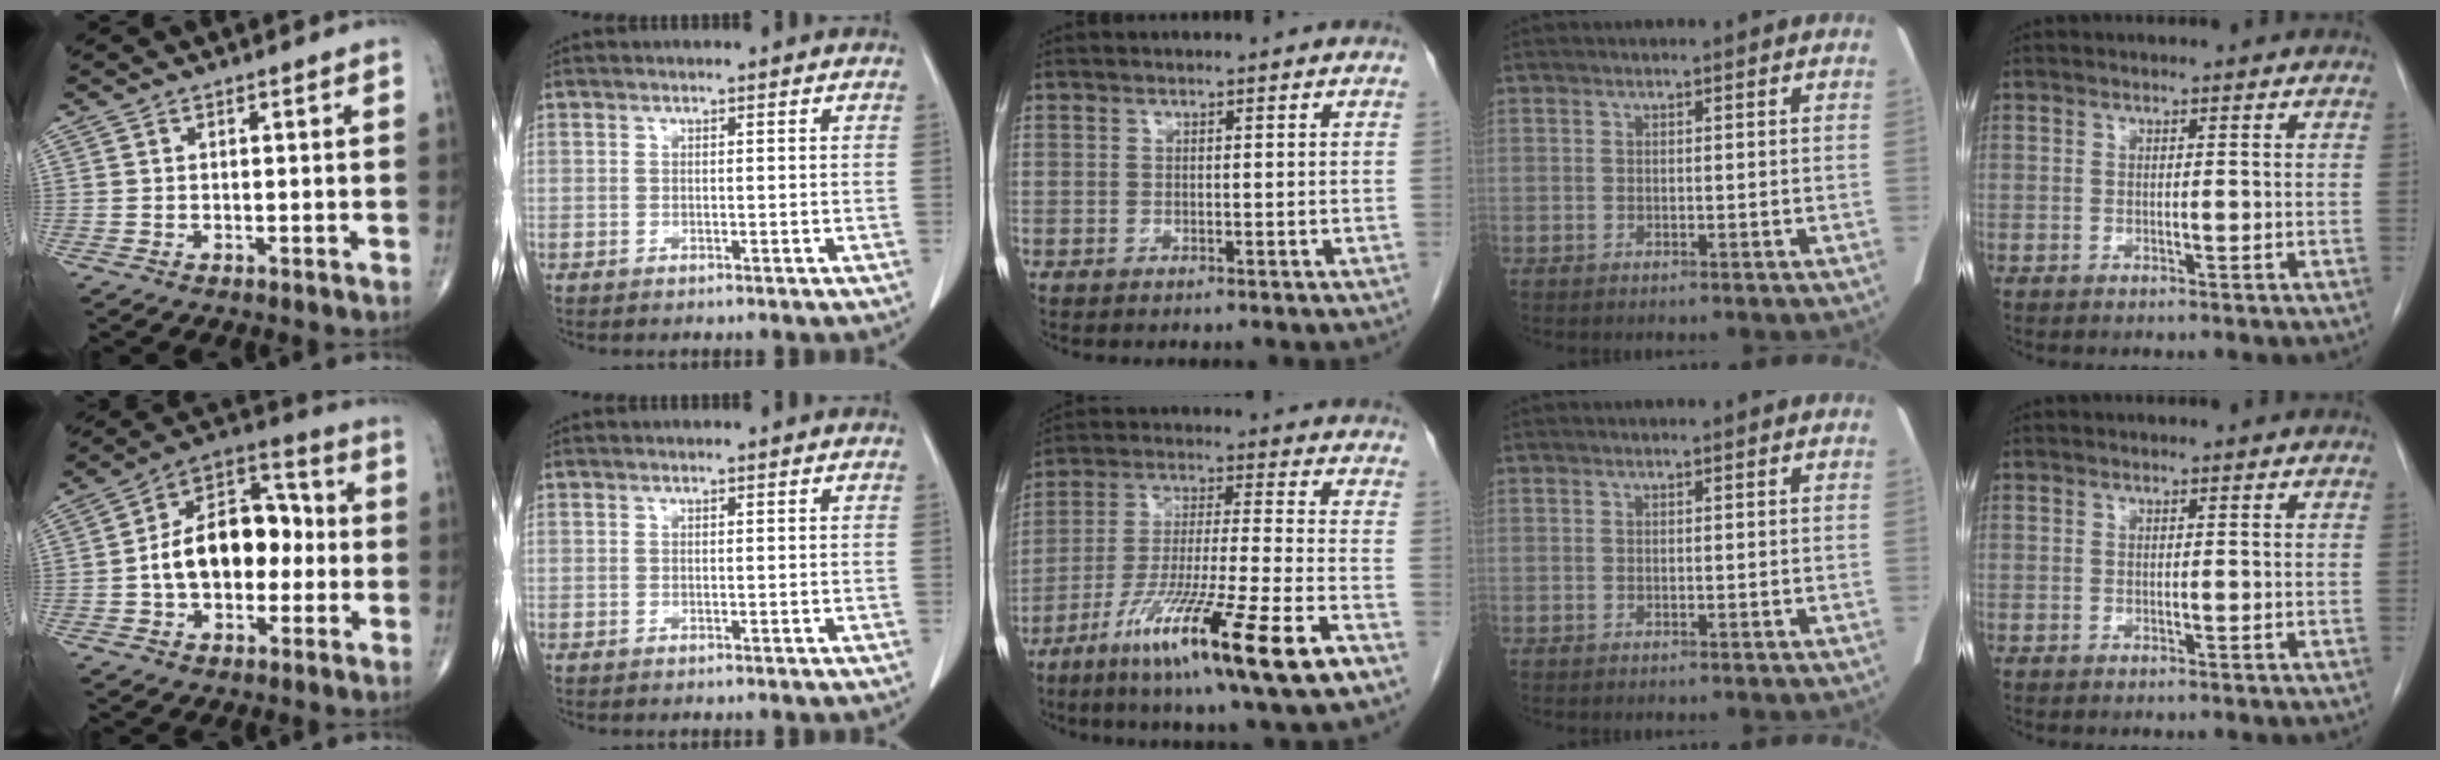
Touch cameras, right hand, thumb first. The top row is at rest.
{"thumb": {"total": 16.2, "force": [-1.2, 10.4, 12.4], "torque": [-0.172, 0.046, -0.026]}, "middle": {"total": 18.3, "force": [-10.2, -0.2, 15.2], "torque": [-0.274, -0.052, -0.181]}}